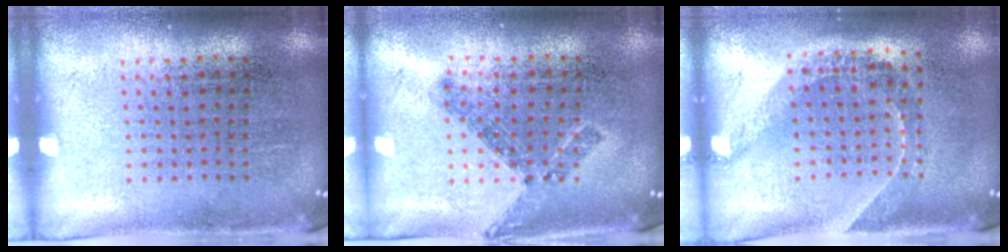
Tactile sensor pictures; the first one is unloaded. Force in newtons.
{"total": 0.8, "press": 0.7, "slide": 0.4}
{"total": 1.6, "press": 1.2, "slide": 1.1}